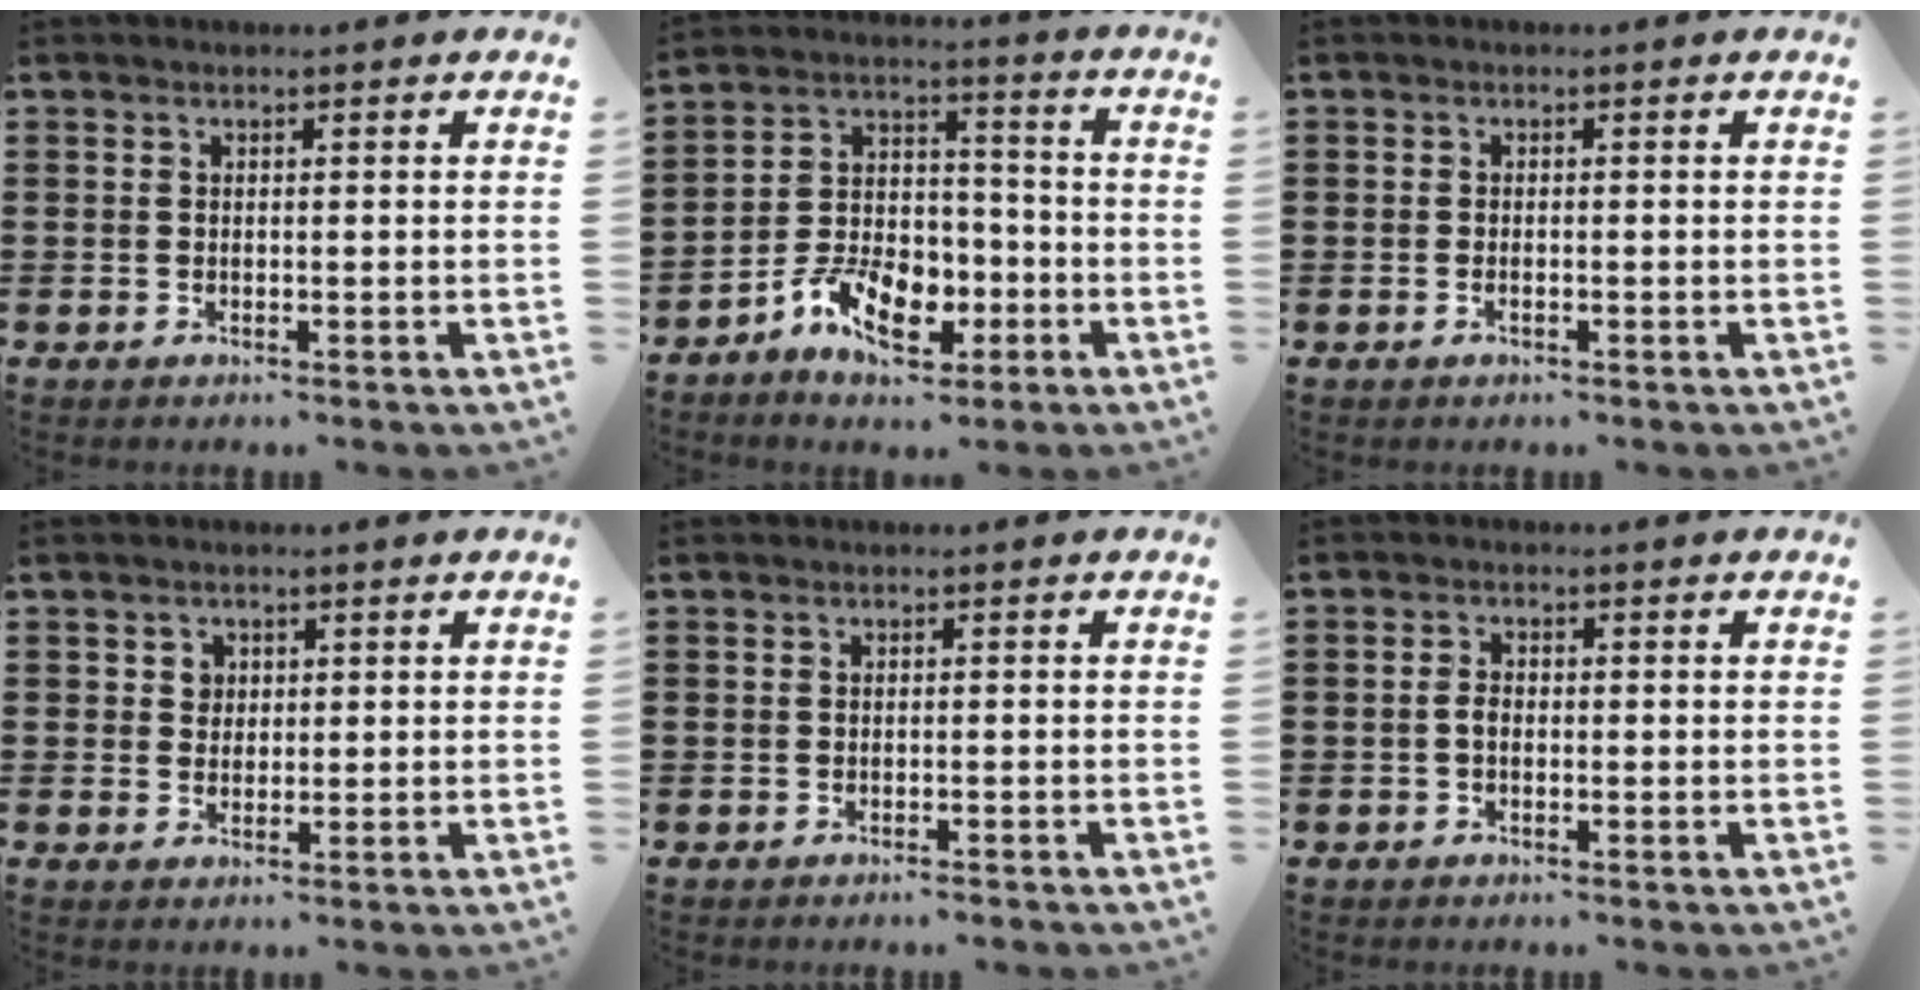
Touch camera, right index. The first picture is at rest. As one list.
[{"total": 9.7, "force": [-4.8, 6.1, 5.9], "torque": [-0.121, 0.022, -0.083]}, {"total": 0.6, "force": [-0.4, 0.2, 0.5], "torque": [-0.011, -0.006, -0.005]}, {"total": 2.0, "force": [0.8, 1.7, 0.4], "torque": [-0.015, 0.009, 0.014]}, {"total": 0.6, "force": [-0.6, 0.1, 0.0], "torque": [-0.002, 0.000, -0.013]}, {"total": 1.7, "force": [-0.4, 1.0, 1.4], "torque": [-0.035, 0.000, -0.011]}]